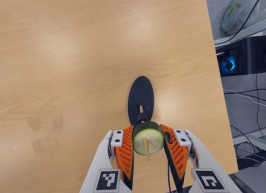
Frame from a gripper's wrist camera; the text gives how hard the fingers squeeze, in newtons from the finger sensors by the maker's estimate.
{"total": 12.2, "left": 11.7, "right": 12.7}